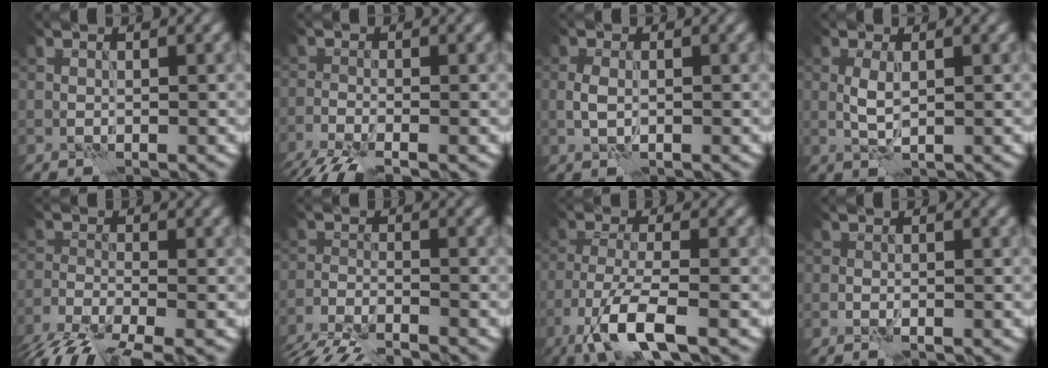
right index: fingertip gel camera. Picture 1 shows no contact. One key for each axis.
{"total": 4.6, "fx": -3.5, "fy": 0.9, "fz": 2.8, "tx": -0.053, "ty": -0.021, "tz": -0.074}
{"total": 1.5, "fx": -0.2, "fy": 0.8, "fz": 1.2, "tx": -0.027, "ty": 0.002, "tz": -0.005}
{"total": 1.7, "fx": 0.1, "fy": 0.6, "fz": 1.6, "tx": -0.036, "ty": 0.002, "tz": 0.004}
{"total": 7.1, "fx": -5.5, "fy": 1.7, "fz": 4.1, "tx": -0.080, "ty": -0.019, "tz": -0.109}
{"total": 5.7, "fx": -5.3, "fy": 0.8, "fz": 2.0, "tx": -0.041, "ty": -0.016, "tz": -0.094}
{"total": 6.8, "fx": -4.3, "fy": 1.6, "fz": 5.1, "tx": -0.099, "ty": -0.005, "tz": -0.088}
{"total": 0.7, "fx": -0.5, "fy": 0.1, "fz": 0.5, "tx": -0.012, "ty": 0.001, "tz": -0.011}